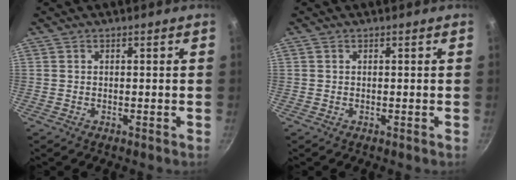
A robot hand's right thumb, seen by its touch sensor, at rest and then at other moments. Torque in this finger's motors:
{"motor_torque": [0.27, 0.04, 0.32, 0.18, 0.04]}